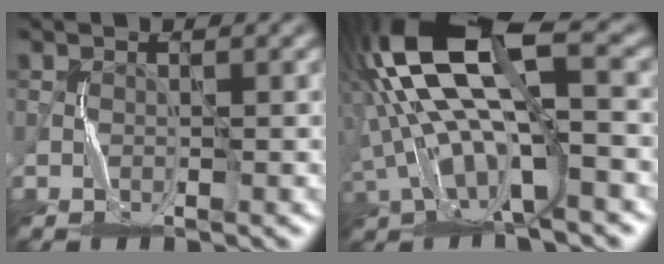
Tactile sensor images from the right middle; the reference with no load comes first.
{"total": 14.0, "force": [1.3, 5.6, 12.8], "torque": [-0.259, 0.021, 0.023]}